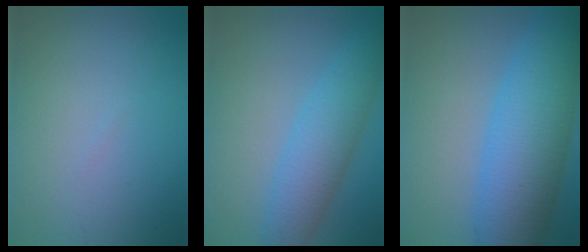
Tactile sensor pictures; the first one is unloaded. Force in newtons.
{"total": 5.1, "press": 5.1, "slide": 0.2}
{"total": 10.7, "press": 10.7, "slide": 0.3}